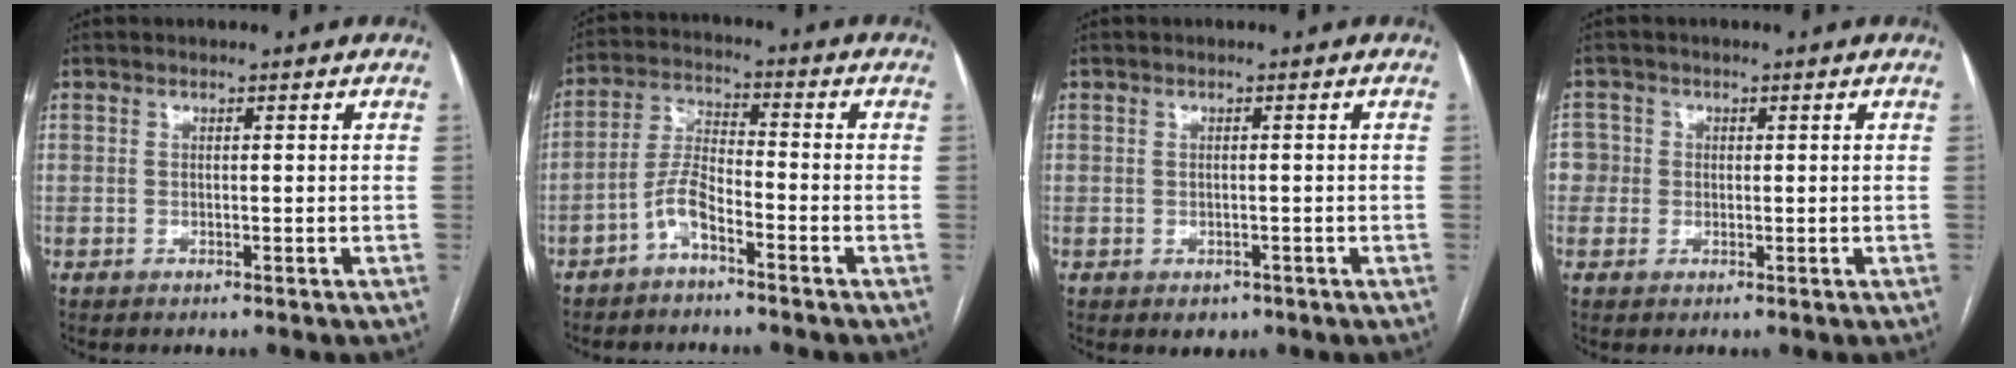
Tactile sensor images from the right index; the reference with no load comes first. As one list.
[{"total": 5.3, "force": [-3.5, 1.3, 3.8], "torque": [-0.088, 0.009, -0.071]}, {"total": 1.8, "force": [-1.0, 1.4, 0.7], "torque": [-0.005, 0.002, -0.005]}, {"total": 3.0, "force": [-0.2, 3.0, 0.2], "torque": [0.010, 0.017, -0.006]}]